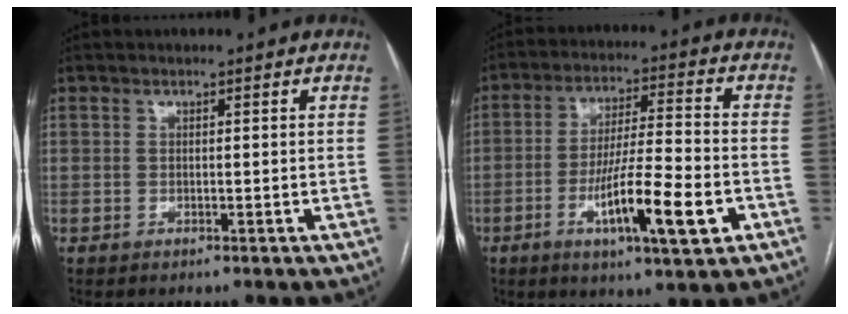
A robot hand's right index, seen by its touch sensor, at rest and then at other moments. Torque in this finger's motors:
{"motor_torque": [1.28, -0.86, 0.63, 0.18]}